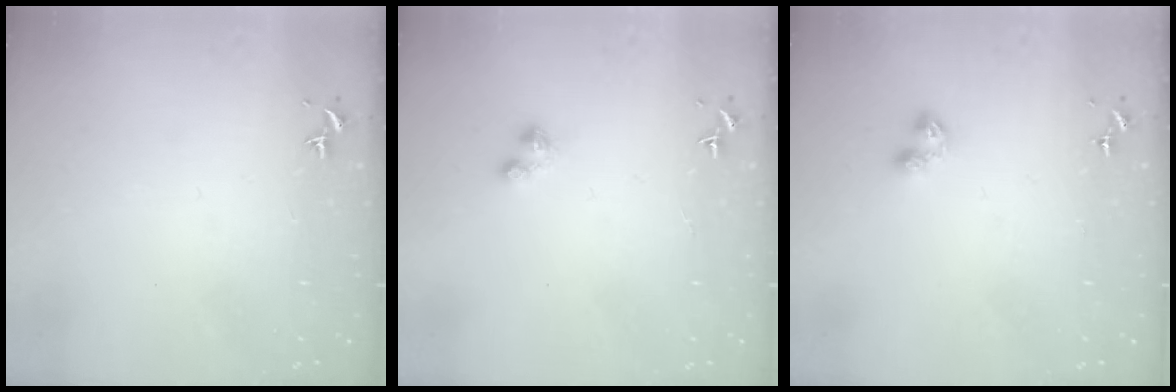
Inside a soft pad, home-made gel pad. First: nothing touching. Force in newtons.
{"total": 2.1, "press": 2.1, "slide": 0.4}
{"total": 3.7, "press": 3.7, "slide": 0.4}